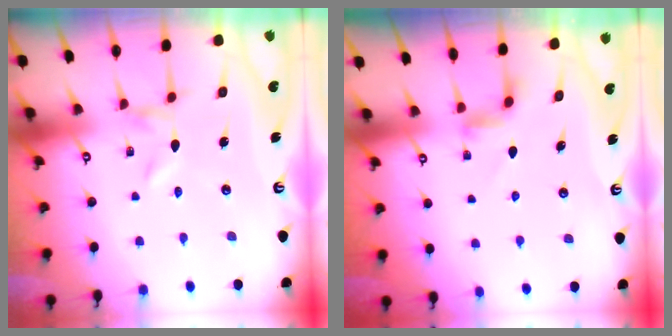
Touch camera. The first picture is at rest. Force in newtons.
{"total": 2.9, "press": 2.9, "slide": 0.4}